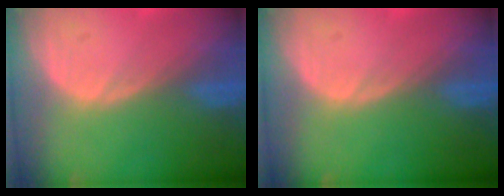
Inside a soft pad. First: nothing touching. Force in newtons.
{"total": 0.0}